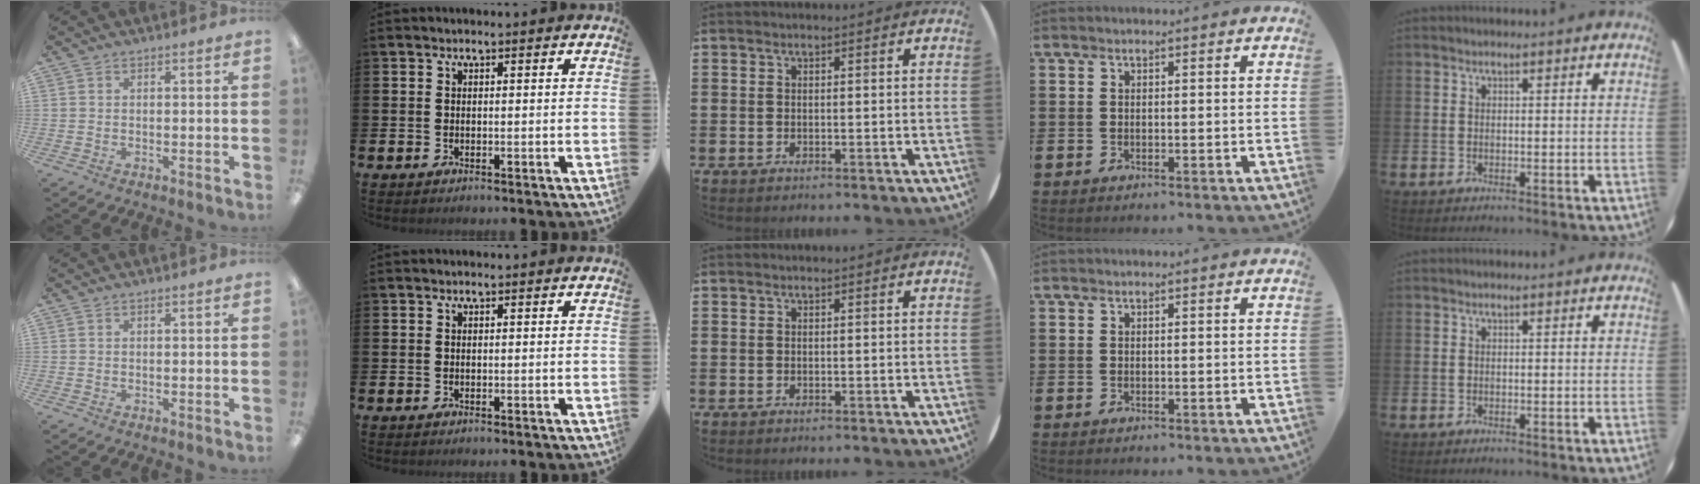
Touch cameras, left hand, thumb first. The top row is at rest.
{}